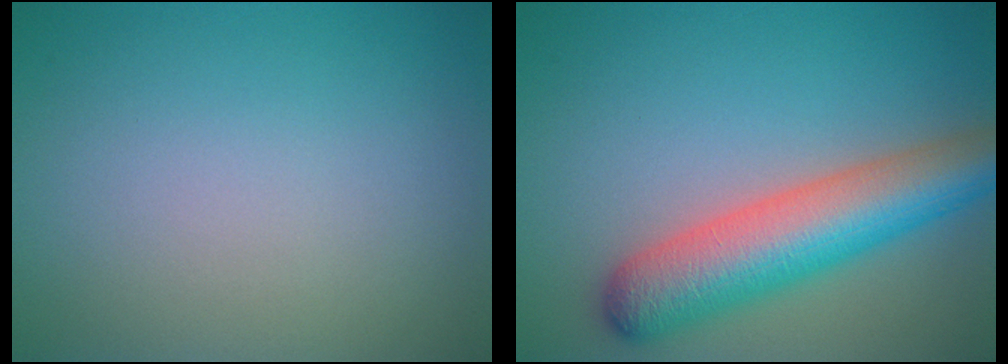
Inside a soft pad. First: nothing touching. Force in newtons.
{"total": 7.9, "press": 7.9, "slide": 0.4}